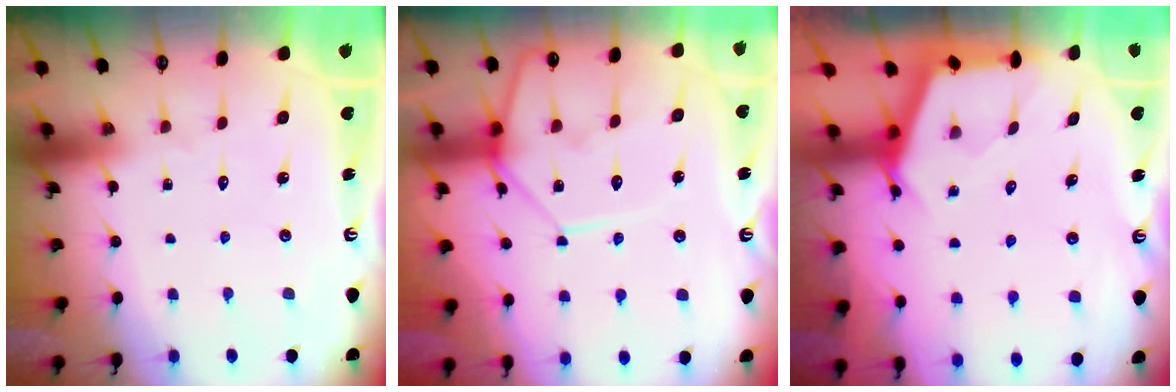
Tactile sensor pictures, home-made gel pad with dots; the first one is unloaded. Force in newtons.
{"total": 11.5, "press": 11.4, "slide": 1.0}
{"total": 2.7, "press": 2.7, "slide": 0.4}